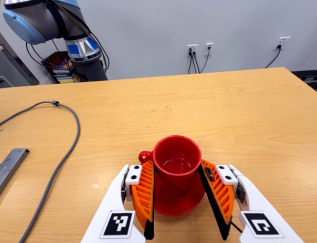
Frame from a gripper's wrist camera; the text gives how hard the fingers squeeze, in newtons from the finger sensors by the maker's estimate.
{"total": 2.6, "left": 2.0, "right": 3.2}